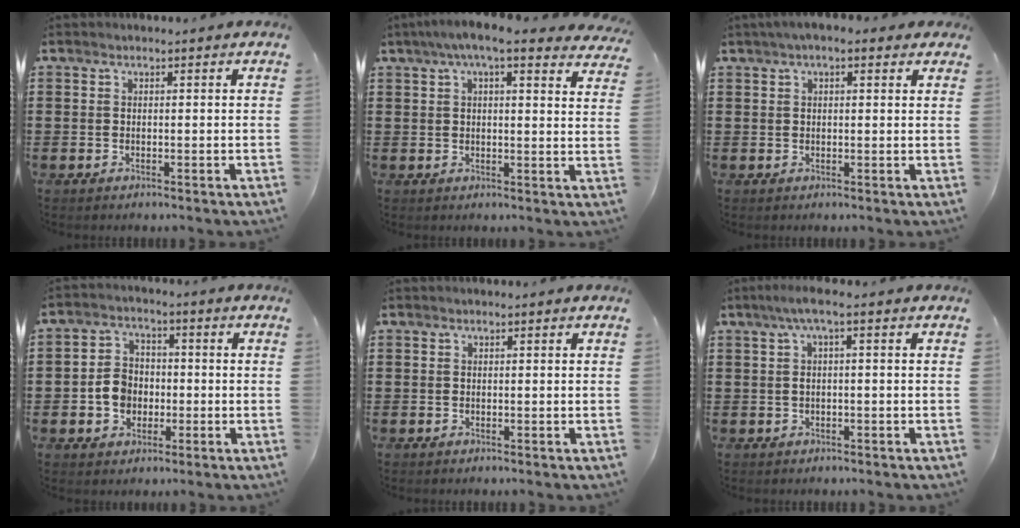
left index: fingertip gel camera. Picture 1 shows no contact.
{"total": 6.2, "force": [5.0, 0.3, 3.7], "torque": [-0.086, -0.008, 0.088]}
{"total": 2.6, "force": [1.4, 0.9, 2.0], "torque": [-0.041, 0.007, 0.023]}
{"total": 5.7, "force": [-1.1, 4.7, 3.2], "torque": [-0.081, 0.008, -0.024]}
{"total": 0.0}
{"total": 2.8, "force": [0.2, 0.3, 2.8], "torque": [-0.059, 0.000, -0.001]}